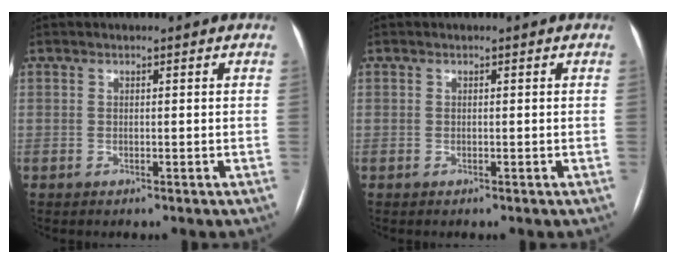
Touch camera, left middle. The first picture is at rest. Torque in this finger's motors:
{"motor_torque": [0.00, -0.02, -0.03, 0.00]}